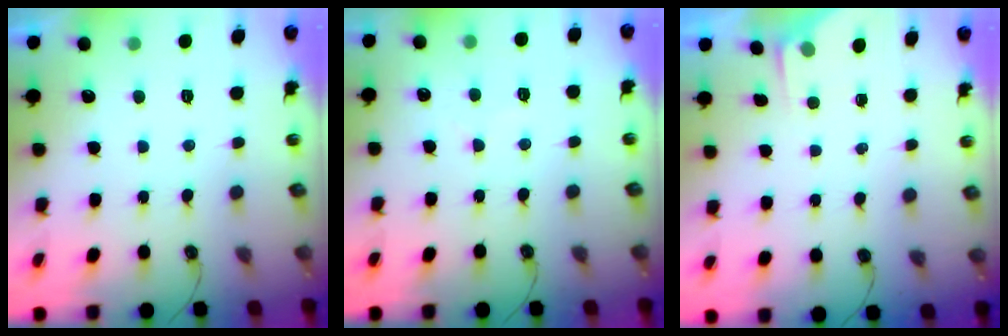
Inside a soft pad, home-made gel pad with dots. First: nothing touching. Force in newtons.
{"total": 4.0, "press": 4.0, "slide": 0.5}
{"total": 2.4, "press": 2.3, "slide": 0.4}